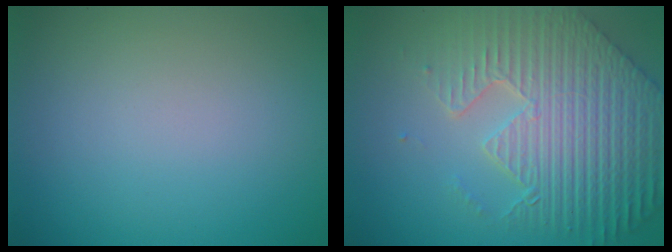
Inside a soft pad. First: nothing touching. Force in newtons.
{"total": 8.9, "press": 6.6, "slide": 5.9}